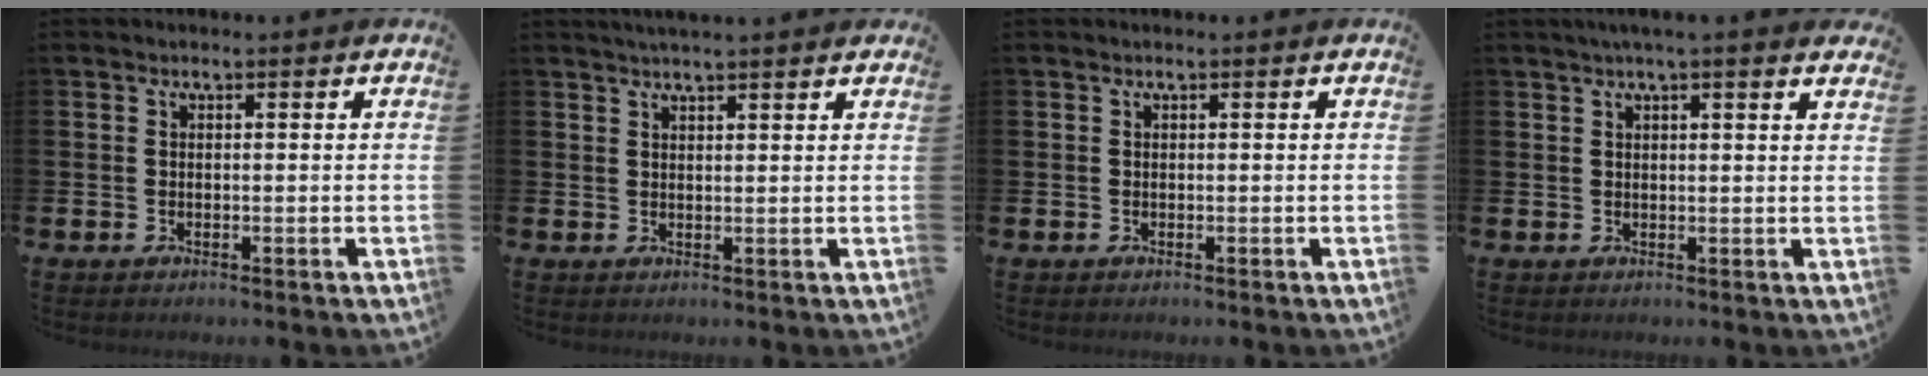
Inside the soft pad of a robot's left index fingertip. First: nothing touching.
{"total": 2.4, "force": [2.3, -0.2, 0.5], "torque": [-0.012, -0.005, 0.042]}
{"total": 0.0}
{"total": 2.5, "force": [2.3, -0.4, 1.0], "torque": [-0.019, -0.007, 0.041]}